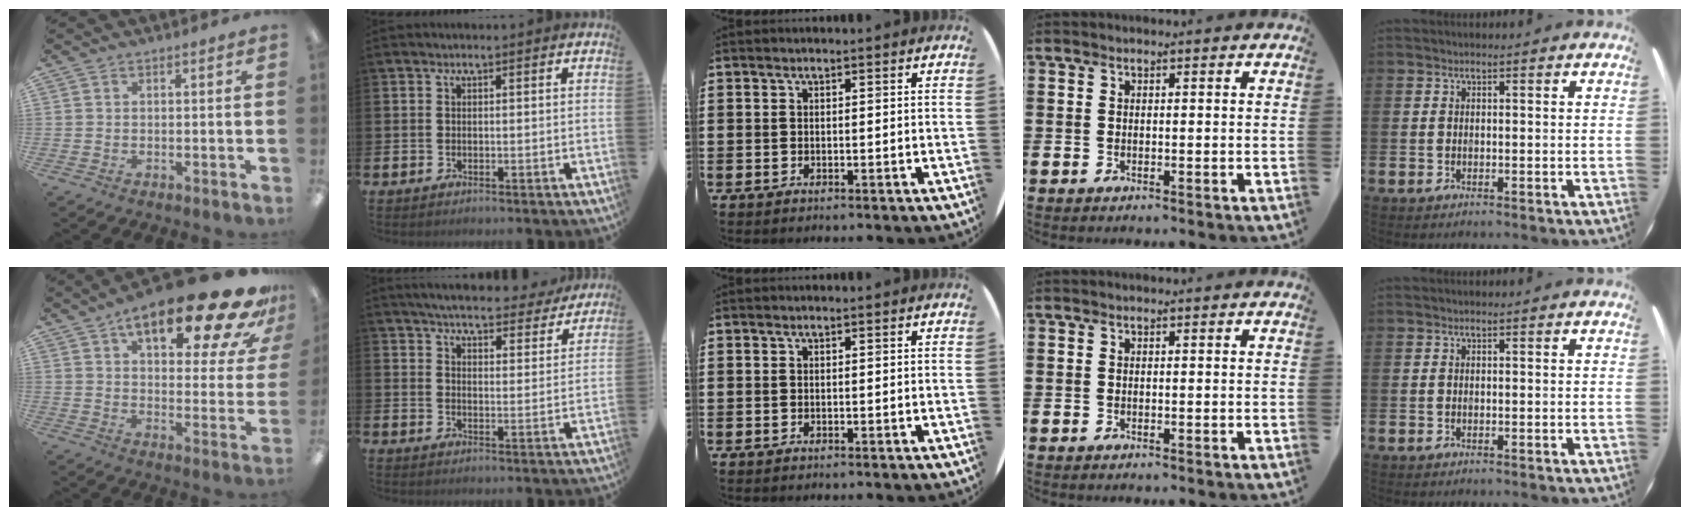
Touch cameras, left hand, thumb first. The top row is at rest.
{"thumb": {"total": 24.0, "force": [14.4, 8.4, 17.2], "torque": [-0.242, -0.090, 0.225]}, "index": {"total": 5.6, "force": [5.4, 0.9, 1.3], "torque": [-0.037, -0.036, 0.092]}}